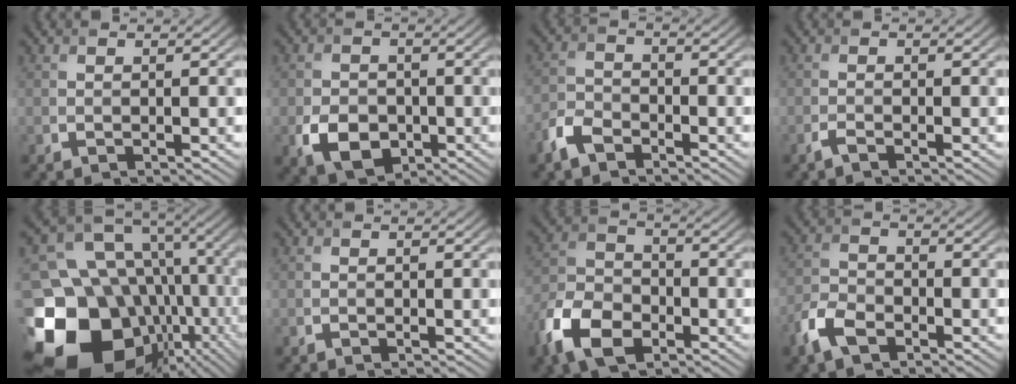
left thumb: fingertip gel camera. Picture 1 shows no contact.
{"total": 5.6, "force": [-1.9, 4.2, 3.2], "torque": [-0.065, -0.014, -0.034]}
{"total": 4.0, "force": [-2.9, 1.9, 1.9], "torque": [-0.043, -0.003, -0.074]}
{"total": 1.2, "force": [-0.9, 0.1, 0.8], "torque": [-0.017, 0.000, -0.022]}
{"total": 22.1, "force": [-7.3, 17.4, 11.4], "torque": [-0.261, -0.045, -0.090]}
{"total": 0.0}
{"total": 9.9, "force": [-5.4, 5.8, 5.9], "torque": [-0.139, -0.012, -0.121]}
{"total": 5.2, "force": [-3.3, 2.6, 2.9], "torque": [-0.070, -0.006, -0.081]}